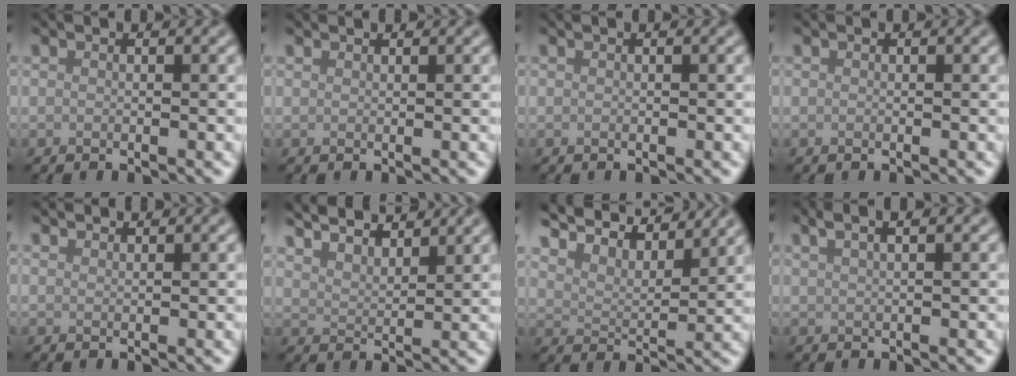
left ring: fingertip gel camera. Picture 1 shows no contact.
{"total": 0.7, "force": [0.7, 0.0, 0.0], "torque": [0.002, -0.001, 0.013]}
{"total": 0.0}
{"total": 0.0}
{"total": 1.6, "force": [1.6, 0.1, 0.2], "torque": [-0.004, 0.001, 0.024]}
{"total": 6.7, "force": [5.9, 1.8, 2.7], "torque": [-0.033, 0.015, 0.076]}
{"total": 10.1, "force": [8.8, 2.7, 4.1], "torque": [-0.081, 0.010, 0.128]}
{"total": 4.3, "force": [2.8, 1.7, 2.8], "torque": [-0.018, 0.024, 0.017]}